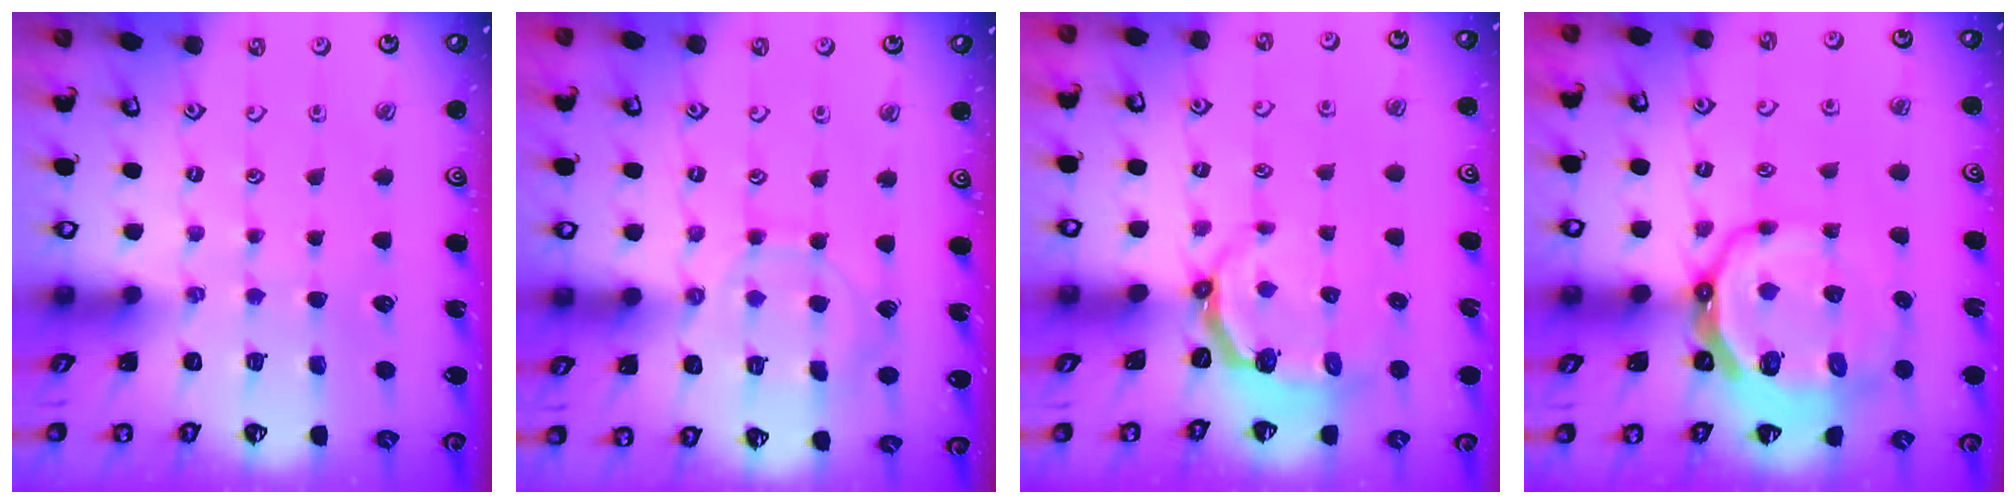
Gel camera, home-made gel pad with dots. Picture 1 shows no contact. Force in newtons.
{"total": 8.9, "press": 8.9, "slide": 1.2}
{"total": 4.1, "press": 3.0, "slide": 2.9}
{"total": 11.5, "press": 11.0, "slide": 3.6}